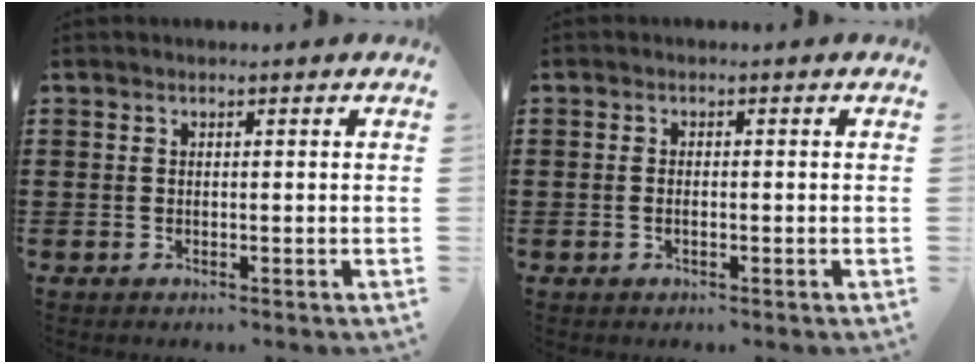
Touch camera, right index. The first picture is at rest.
{"total": 0.9, "force": [-0.3, 0.3, 0.8], "torque": [-0.017, -0.004, -0.005]}